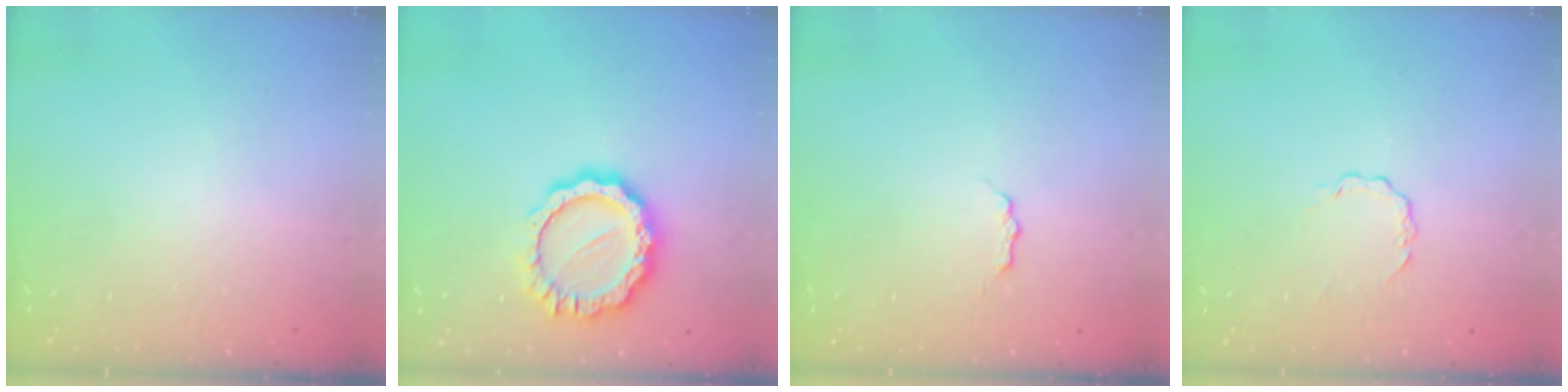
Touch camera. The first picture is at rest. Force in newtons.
{"total": 13.5, "press": 13.5, "slide": 1.0}
{"total": 2.1, "press": 2.0, "slide": 0.3}
{"total": 1.7, "press": 1.7, "slide": 0.2}